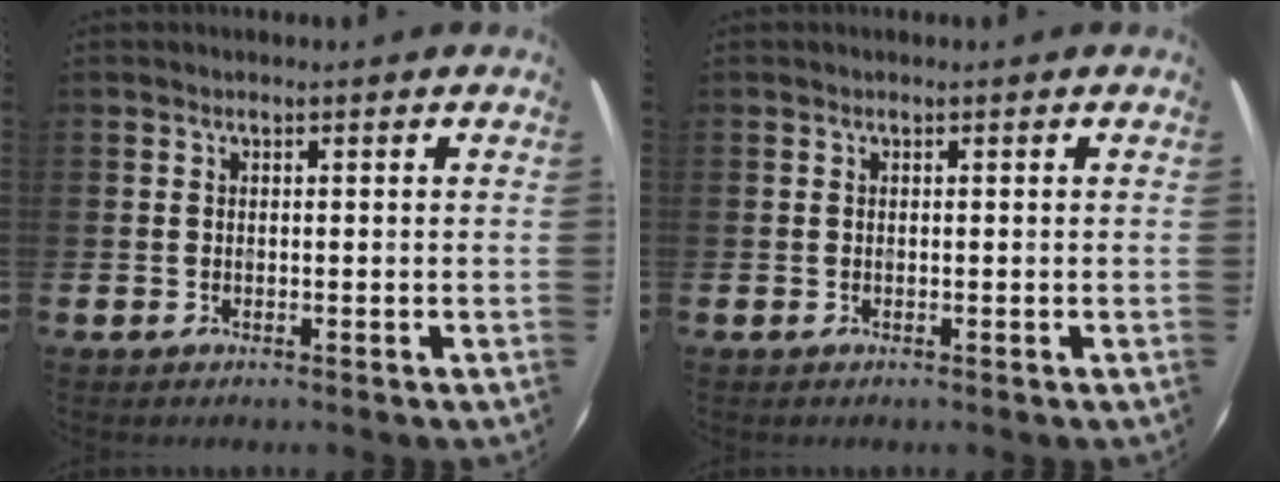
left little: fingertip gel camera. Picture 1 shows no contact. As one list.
[{"total": 0.0}]